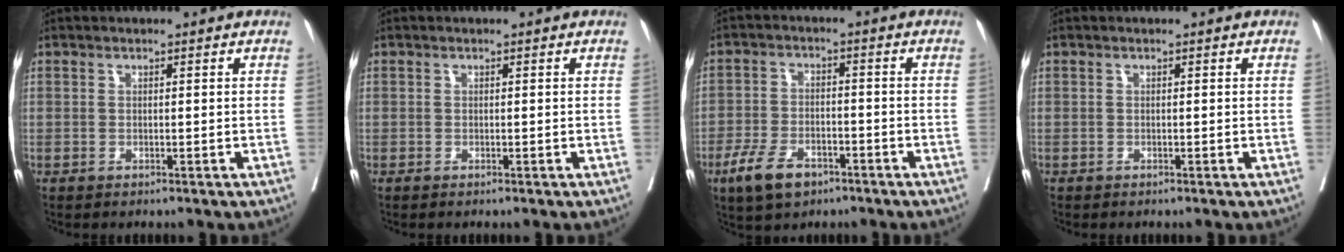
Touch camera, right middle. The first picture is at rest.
{"total": 0.0}
{"total": 7.1, "force": [-4.5, 3.5, 4.3], "torque": [-0.091, -0.004, -0.078]}
{"total": 0.0}